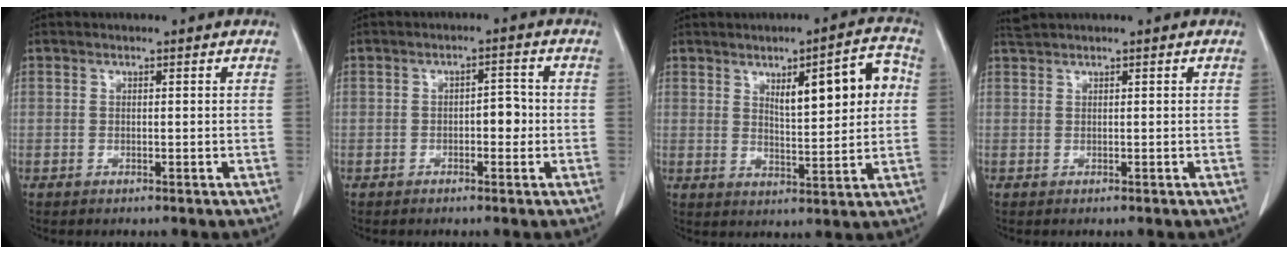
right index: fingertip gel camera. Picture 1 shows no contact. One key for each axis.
{"total": 3.0, "fx": -0.6, "fy": 1.5, "fz": 2.5, "tx": -0.029, "ty": 0.008, "tz": -0.008}
{"total": 9.9, "fx": 2.6, "fy": 2.2, "fz": 9.3, "tx": -0.133, "ty": 0.016, "tz": 0.043}
{"total": 1.2, "fx": 1.0, "fy": -0.1, "fz": 0.6, "tx": -0.016, "ty": 0.020, "tz": 0.023}